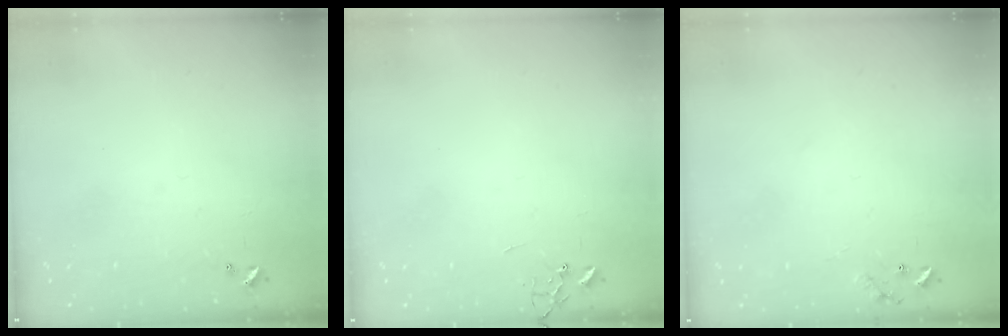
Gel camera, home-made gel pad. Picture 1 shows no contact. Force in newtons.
{"total": 0.0}
{"total": 7.2, "press": 7.2, "slide": 0.5}